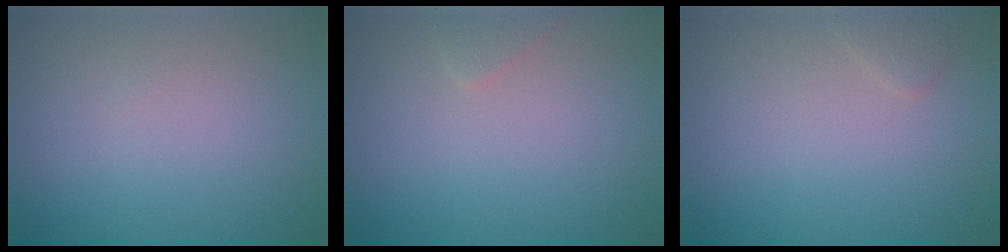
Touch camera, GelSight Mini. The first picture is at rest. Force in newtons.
{"total": 0.8, "press": 0.8, "slide": 0.0}
{"total": 0.9, "press": 0.9, "slide": 0.0}